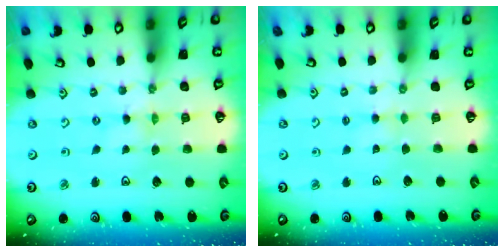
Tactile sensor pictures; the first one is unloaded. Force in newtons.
{"total": 1.7, "press": 1.6, "slide": 0.4}